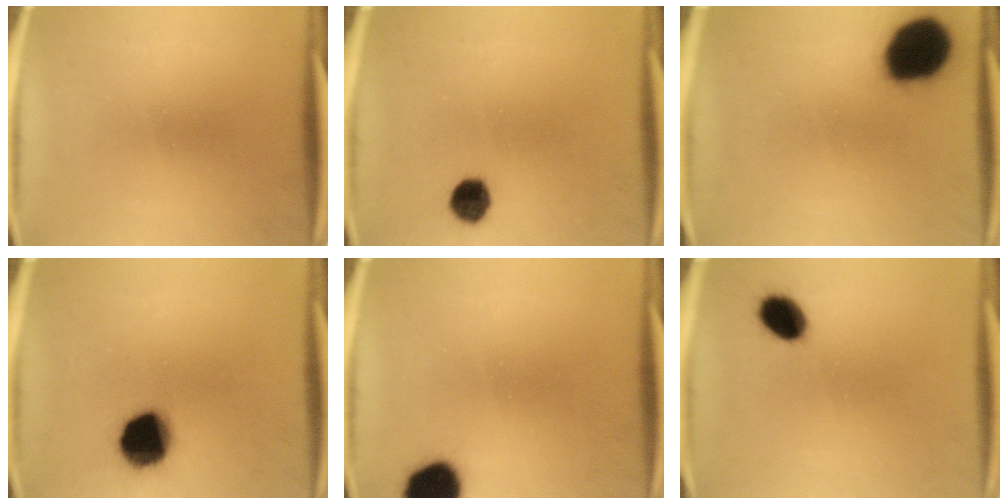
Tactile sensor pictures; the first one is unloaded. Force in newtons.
{"total": 5.5}
{"total": 18.7}
{"total": 13.6}
{"total": 10.9}
{"total": 7.0}